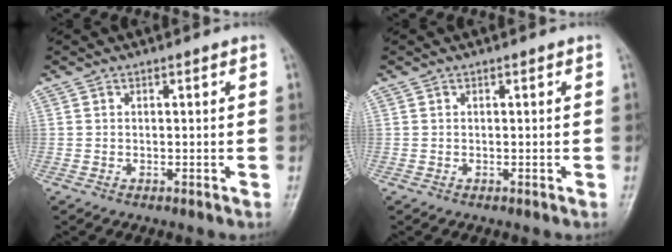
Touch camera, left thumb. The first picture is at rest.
{"total": 0.0}